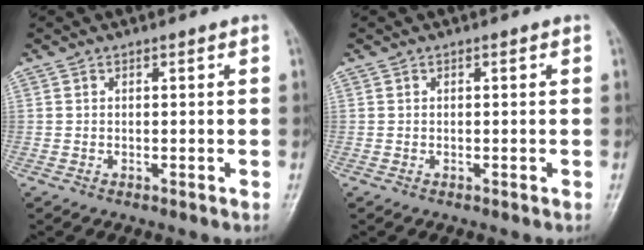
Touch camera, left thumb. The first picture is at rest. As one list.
[{"total": 0.0}]